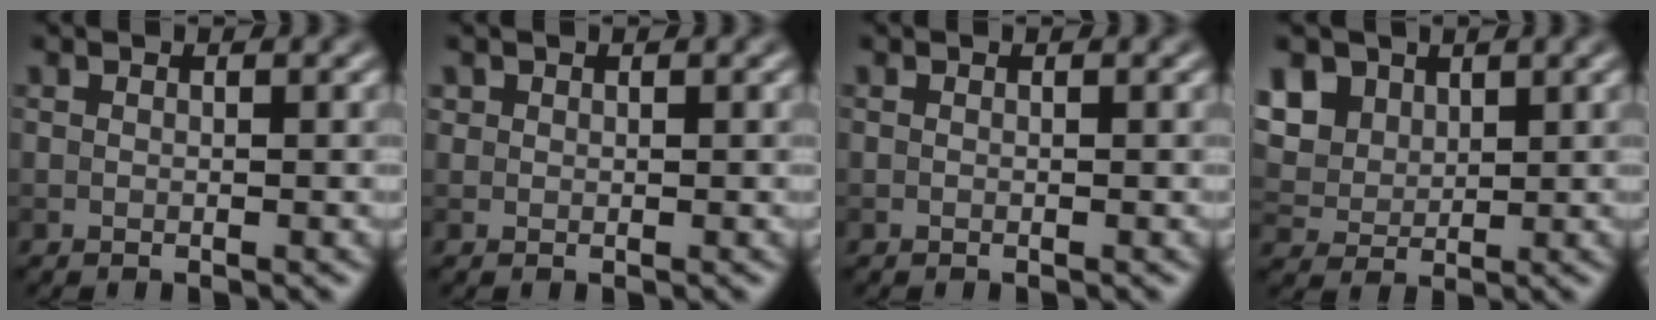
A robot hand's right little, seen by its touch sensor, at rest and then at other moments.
{"total": 0.6, "force": [0.4, 0.5, 0.0], "torque": [0.003, -0.002, 0.008]}
{"total": 0.0}
{"total": 6.8, "force": [3.4, 5.0, 3.2], "torque": [-0.102, 0.014, 0.060]}